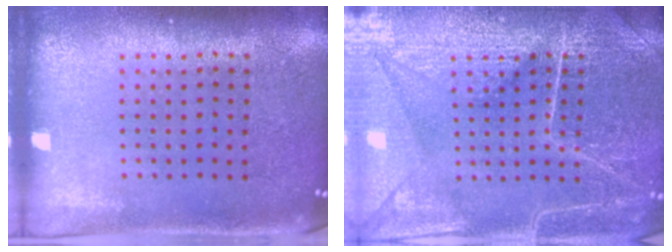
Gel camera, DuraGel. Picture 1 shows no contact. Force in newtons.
{"total": 4.1, "press": 4.1, "slide": 0.4}